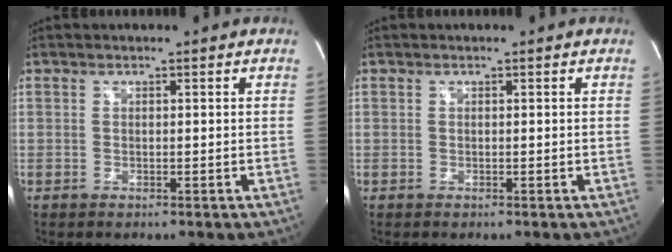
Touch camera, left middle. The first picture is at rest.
{"total": 0.0}